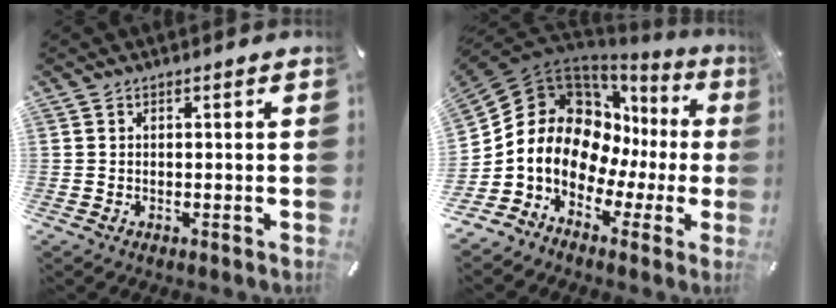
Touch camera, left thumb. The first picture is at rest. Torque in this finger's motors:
{"motor_torque": [0.47, 2.94, 1.36, 0.46, 0.18]}